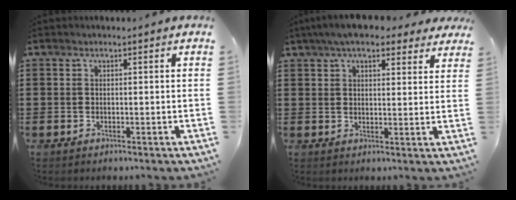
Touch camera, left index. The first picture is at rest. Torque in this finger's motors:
{"motor_torque": [2.14, 0.00, 1.05, 0.21]}